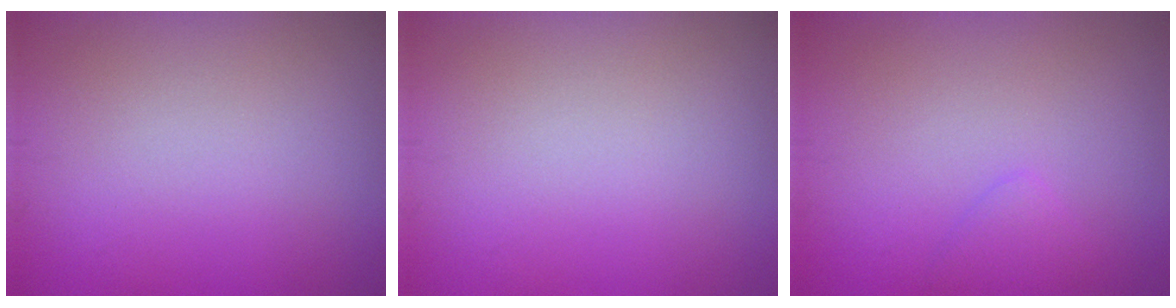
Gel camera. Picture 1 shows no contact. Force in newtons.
{"total": 0.0}
{"total": 1.2, "press": 1.1, "slide": 0.1}